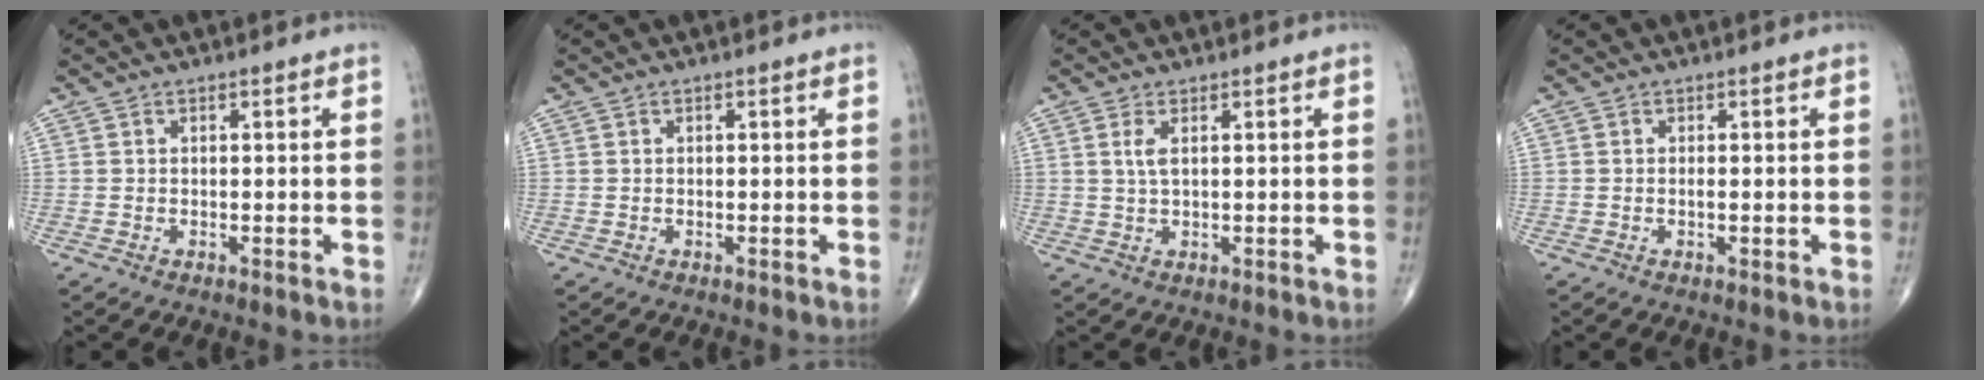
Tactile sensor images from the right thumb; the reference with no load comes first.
{"total": 0.0}
{"total": 2.4, "force": [0.8, 0.7, 2.1], "torque": [-0.051, 0.001, 0.023]}
{"total": 0.7, "force": [-0.1, 0.2, 0.7], "torque": [-0.009, -0.001, -0.003]}